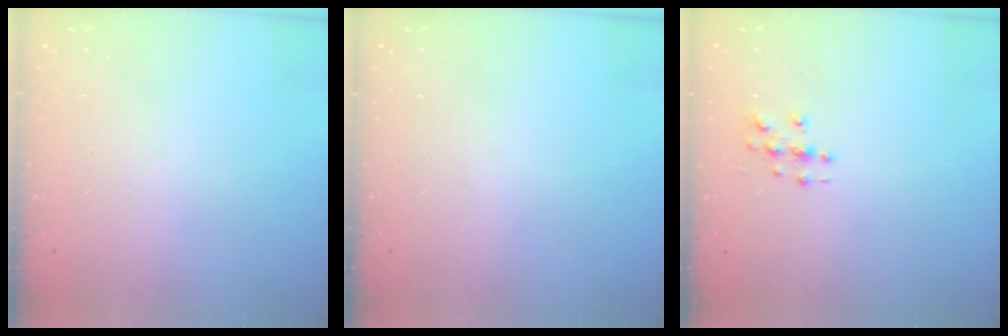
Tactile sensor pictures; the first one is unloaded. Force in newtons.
{"total": 0.0}
{"total": 3.0, "press": 3.0, "slide": 0.3}